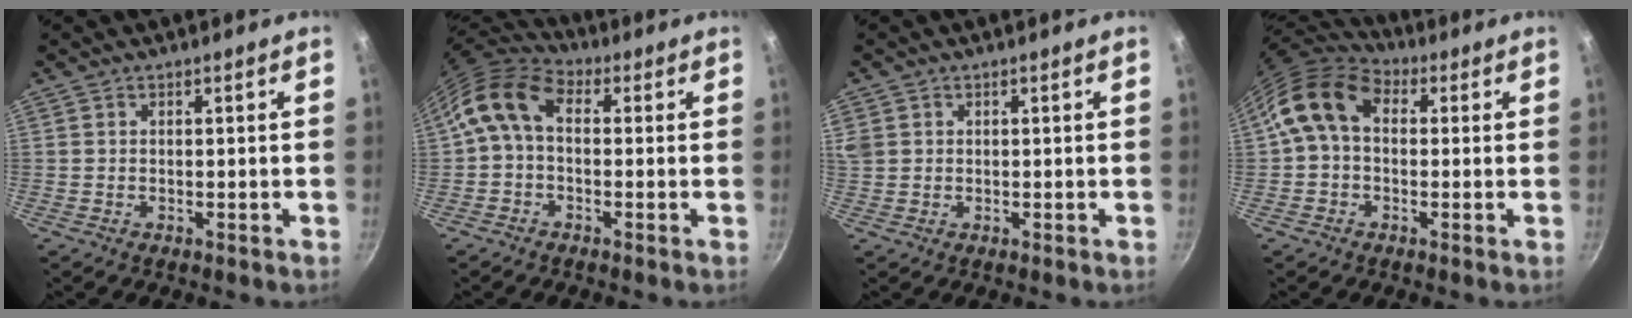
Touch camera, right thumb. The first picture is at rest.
{"total": 9.4, "force": [0.7, 6.3, 6.9], "torque": [-0.130, 0.029, -0.008]}
{"total": 3.8, "force": [1.1, 3.2, 1.7], "torque": [-0.029, 0.004, 0.027]}
{"total": 11.1, "force": [1.7, 8.1, 7.4], "torque": [-0.116, 0.024, 0.009]}